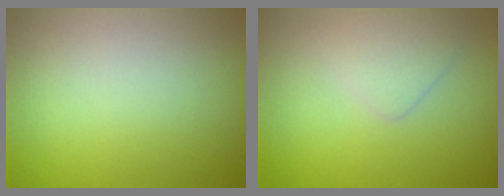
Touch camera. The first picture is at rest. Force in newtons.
{"total": 1.8, "press": 1.8, "slide": 0.0}